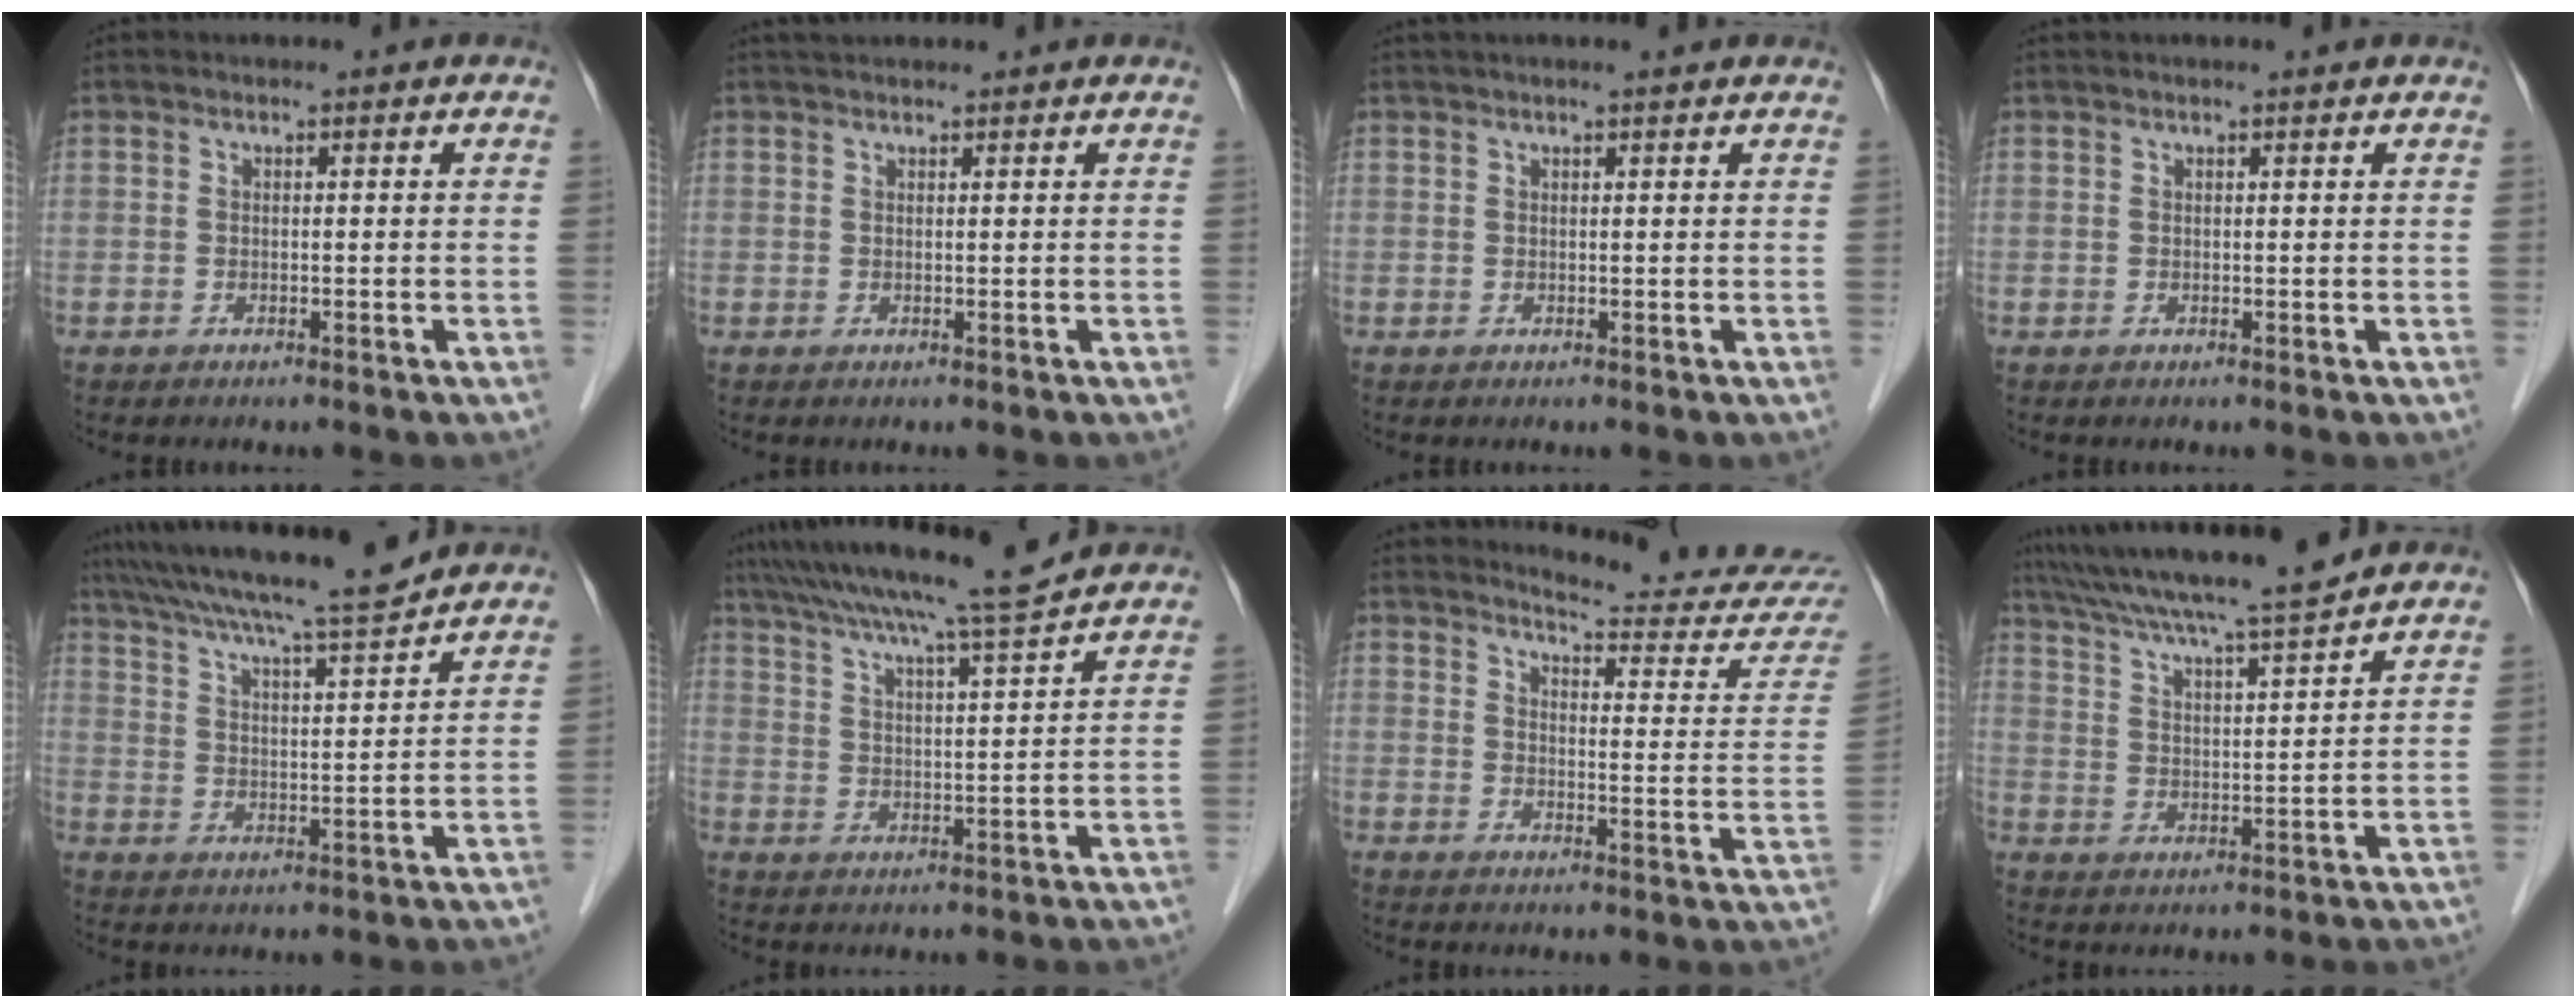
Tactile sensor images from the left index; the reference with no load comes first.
{"total": 2.9, "force": [2.7, 0.2, 1.1], "torque": [-0.012, 0.030, 0.044]}
{"total": 4.4, "force": [3.8, -0.1, 2.3], "torque": [-0.029, 0.027, 0.050]}
{"total": 1.9, "force": [1.6, -0.1, 1.1], "torque": [-0.010, 0.018, 0.024]}
{"total": 15.5, "force": [13.8, -0.4, 7.1], "torque": [-0.127, 0.003, 0.209]}
{"total": 14.0, "force": [12.3, -1.6, 6.4], "torque": [-0.114, -0.004, 0.184]}
{"total": 16.5, "force": [16.2, 0.6, 2.7], "torque": [-0.020, -0.113, 0.175]}
{"total": 14.7, "force": [13.0, -0.8, 7.0], "torque": [-0.126, 0.008, 0.202]}